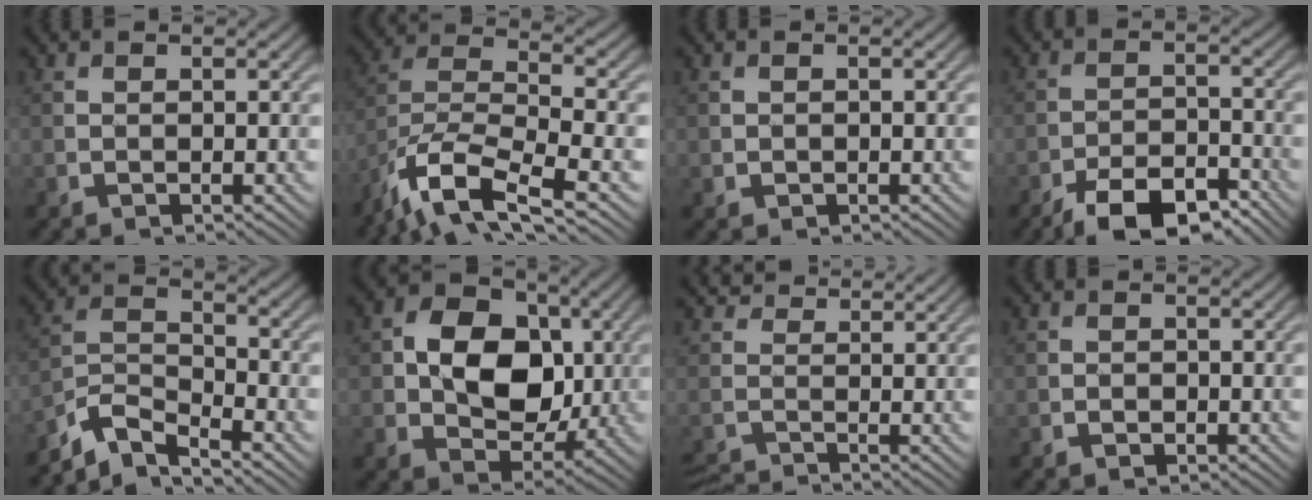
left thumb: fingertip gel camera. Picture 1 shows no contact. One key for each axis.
{"total": 12.0, "fx": -8.3, "fy": 3.5, "fz": 8.0, "tx": -0.166, "ty": -0.010, "tz": -0.161}
{"total": 0.6, "fx": -0.2, "fy": 0.6, "fz": 0.2, "tx": 0.000, "ty": -0.005, "tz": -0.004}
{"total": 9.2, "fx": -6.8, "fy": 3.2, "fz": 5.3, "tx": -0.080, "ty": 0.002, "tz": -0.125}
{"total": 6.4, "fx": -5.5, "fy": 1.4, "fz": 3.0, "tx": -0.063, "ty": -0.005, "tz": -0.121}
{"total": 10.4, "fx": 0.7, "fy": 7.9, "fz": 6.7, "tx": -0.121, "ty": 0.004, "tz": 0.001}
{"total": 2.0, "fx": 0.3, "fy": 1.7, "fz": 1.0, "tx": -0.035, "ty": -0.014, "tz": -0.006}
{"total": 0.8, "fx": -0.5, "fy": 0.6, "fz": 0.4, "tx": -0.004, "ty": -0.002, "tz": -0.008}